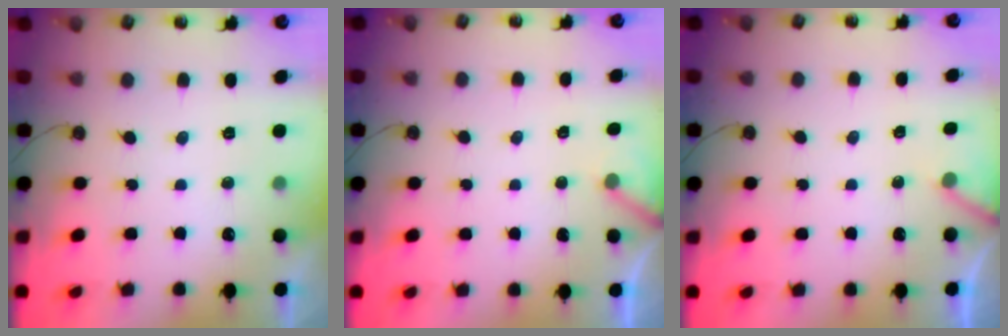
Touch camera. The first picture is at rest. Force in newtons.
{"total": 3.6, "press": 3.6, "slide": 0.2}
{"total": 4.8, "press": 4.8, "slide": 0.3}